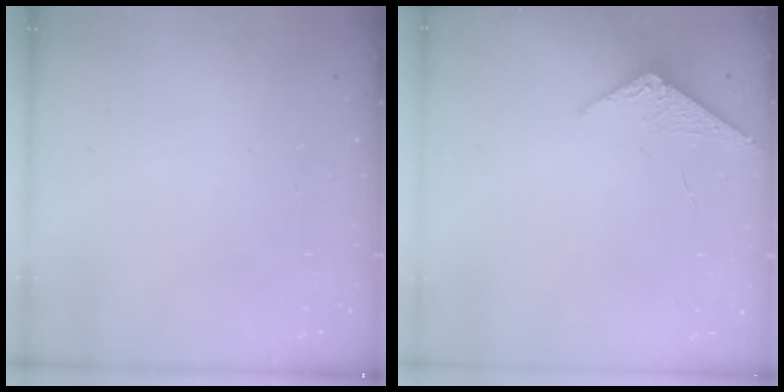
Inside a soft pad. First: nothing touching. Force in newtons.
{"total": 2.4, "press": 2.4, "slide": 0.3}